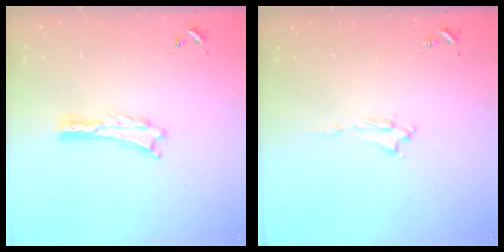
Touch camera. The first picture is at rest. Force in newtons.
{"total": 2.0, "press": 2.0, "slide": 0.3}